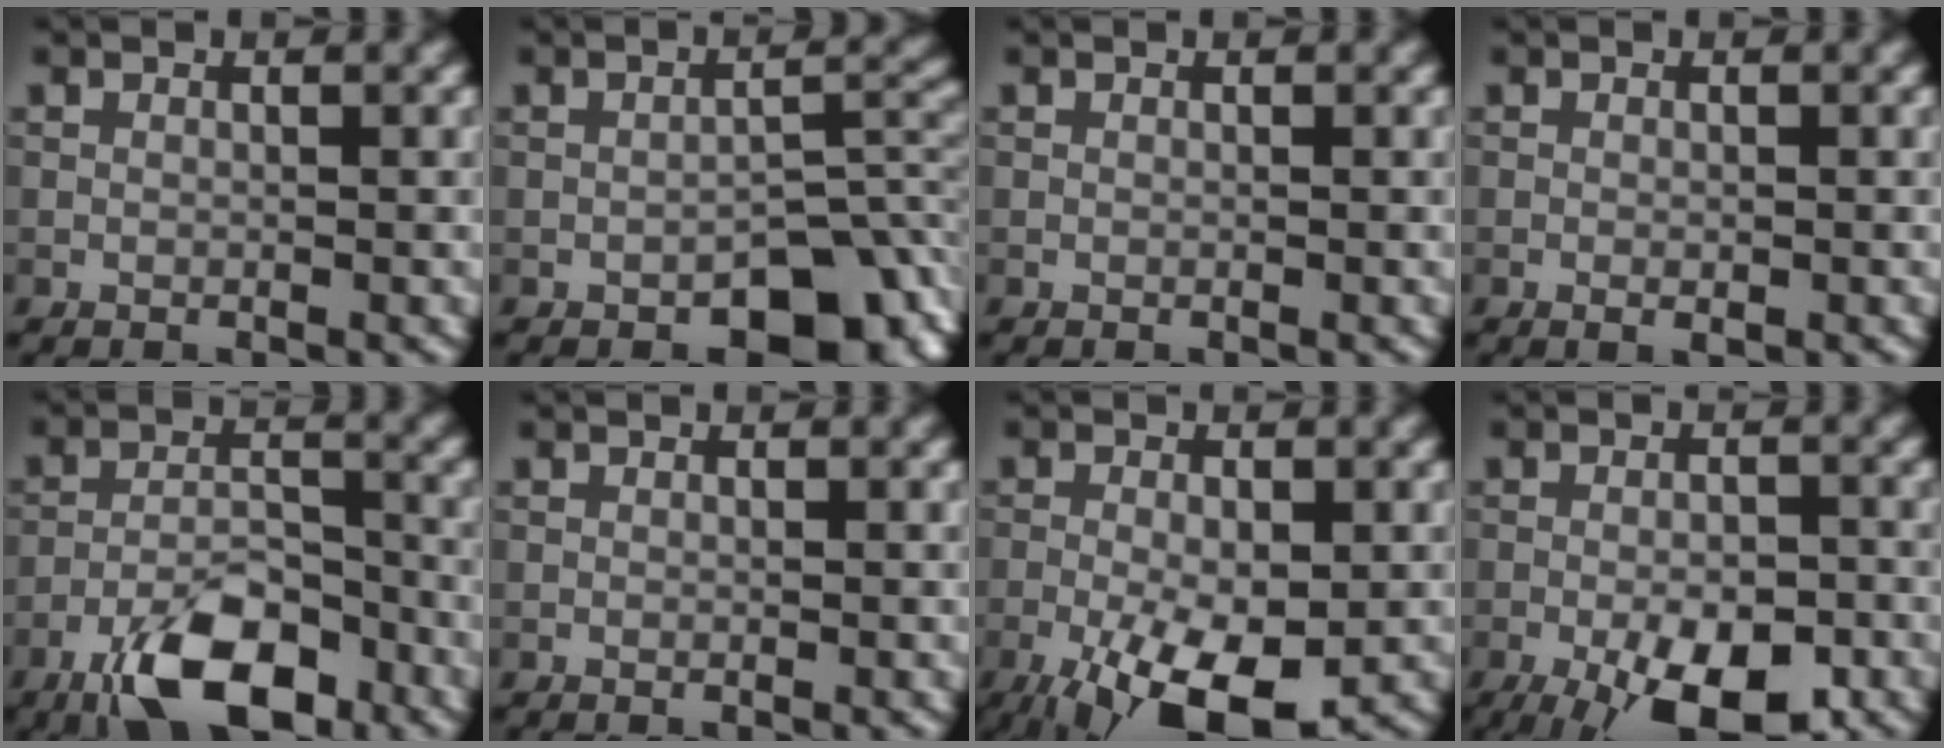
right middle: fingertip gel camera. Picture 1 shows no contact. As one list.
[{"total": 6.7, "force": [-3.8, 3.3, 4.5], "torque": [-0.044, 0.000, -0.052]}, {"total": 0.0}, {"total": 0.8, "force": [-0.3, 0.3, 0.7], "torque": [-0.012, -0.002, -0.003]}, {"total": 8.1, "force": [-5.1, 3.2, 5.4], "torque": [-0.088, 0.004, -0.094]}, {"total": 0.0}, {"total": 9.4, "force": [-4.2, 3.7, 7.5], "torque": [-0.139, -0.014, -0.064]}, {"total": 9.7, "force": [-5.1, 3.8, 7.4], "torque": [-0.107, -0.020, -0.076]}]